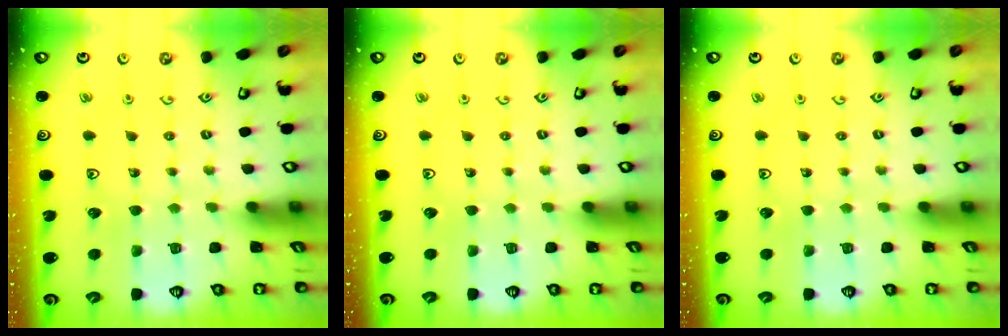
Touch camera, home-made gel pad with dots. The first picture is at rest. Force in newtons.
{"total": 0.0}
{"total": 0.0}